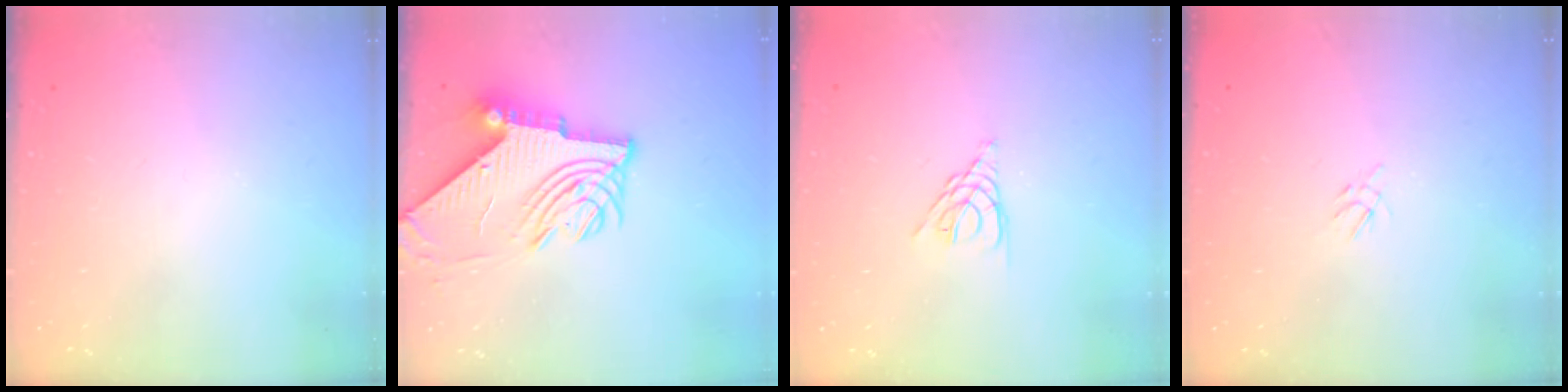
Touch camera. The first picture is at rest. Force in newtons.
{"total": 10.9, "press": 10.8, "slide": 1.2}
{"total": 3.3, "press": 3.2, "slide": 0.5}
{"total": 2.2, "press": 2.2, "slide": 0.5}